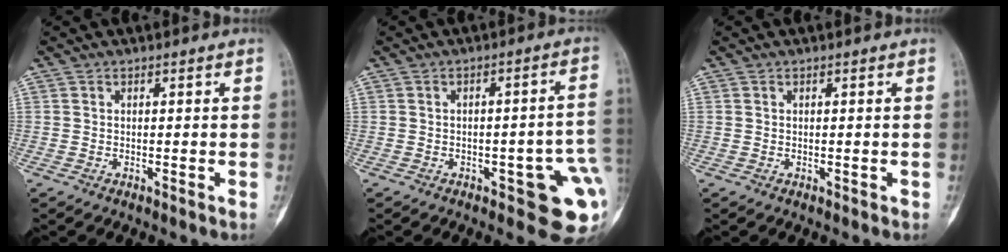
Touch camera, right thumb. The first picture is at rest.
{"total": 12.1, "force": [-3.6, 4.6, 10.6], "torque": [-0.098, 0.022, -0.038]}
{"total": 0.0}